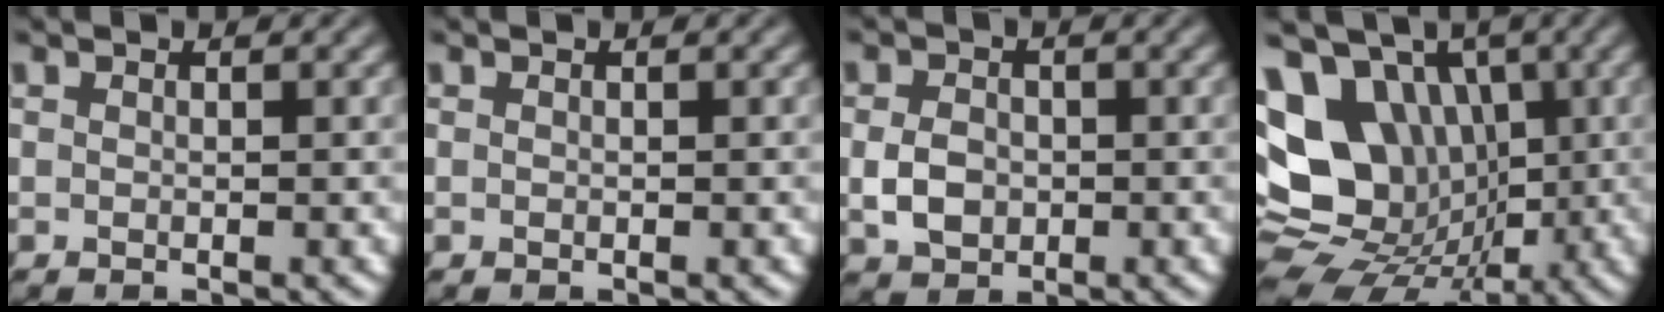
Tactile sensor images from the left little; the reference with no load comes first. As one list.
[{"total": 0.0}, {"total": 3.0, "force": [-0.3, 2.3, 1.9], "torque": [-0.039, -0.001, -0.011]}, {"total": 14.7, "force": [1.0, 12.2, 8.1], "torque": [-0.153, 0.002, 0.008]}]